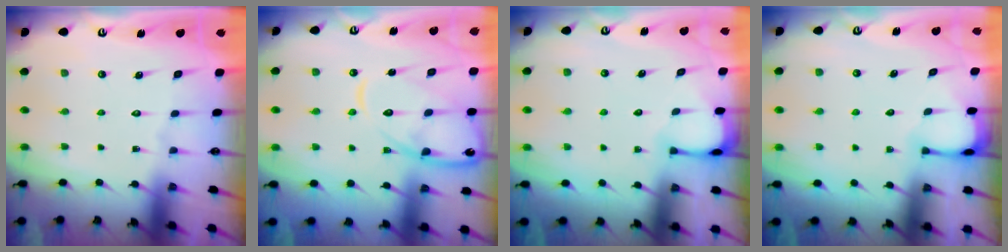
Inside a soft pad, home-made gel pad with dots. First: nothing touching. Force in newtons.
{"total": 14.6, "press": 14.5, "slide": 1.5}
{"total": 1.8, "press": 1.8, "slide": 0.2}
{"total": 1.8, "press": 1.8, "slide": 0.2}